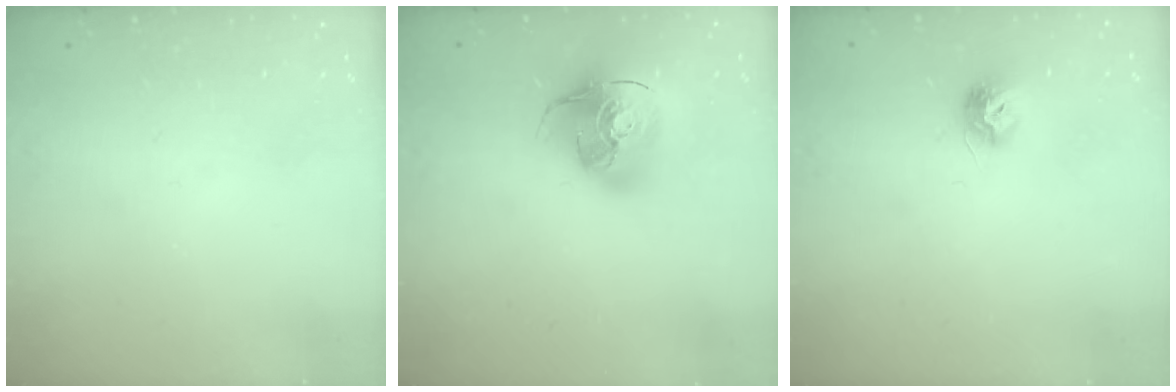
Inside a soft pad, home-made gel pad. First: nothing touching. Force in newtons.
{"total": 17.4, "press": 17.2, "slide": 2.7}
{"total": 8.0, "press": 8.0, "slide": 0.5}